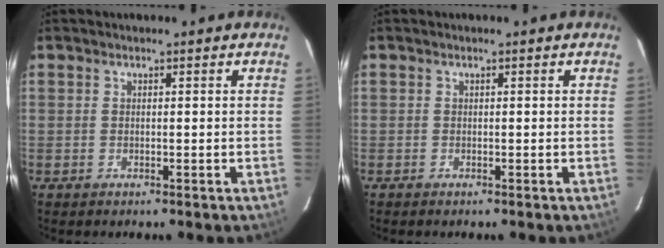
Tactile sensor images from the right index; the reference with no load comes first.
{"total": 0.0}